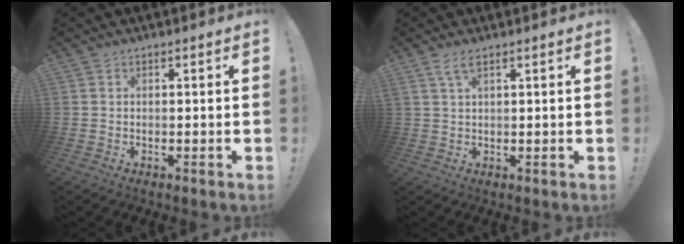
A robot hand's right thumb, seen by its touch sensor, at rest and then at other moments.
{"total": 3.1, "force": [1.8, 0.5, 2.5], "torque": [-0.053, 0.001, 0.032]}